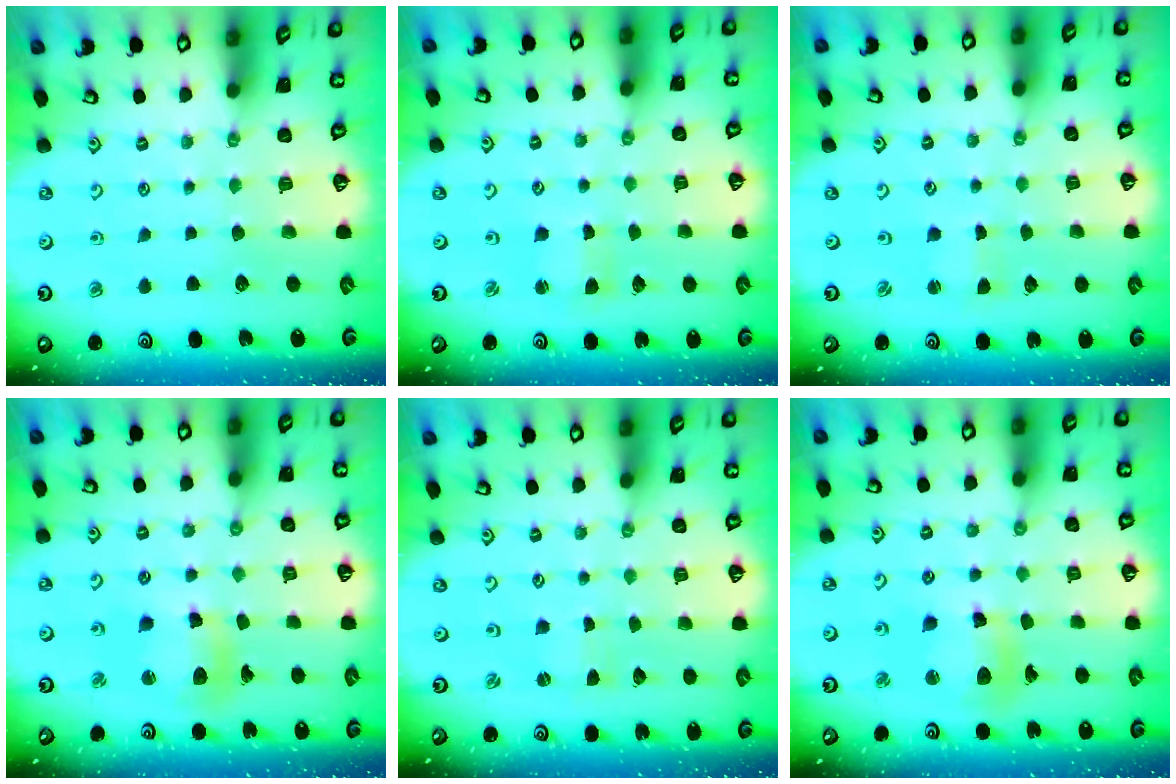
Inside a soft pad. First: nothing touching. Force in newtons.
{"total": 1.8, "press": 1.8, "slide": 0.3}
{"total": 0.9, "press": 0.9, "slide": 0.1}
{"total": 11.3, "press": 11.1, "slide": 2.1}
{"total": 0.0}
{"total": 11.8, "press": 11.5, "slide": 2.5}